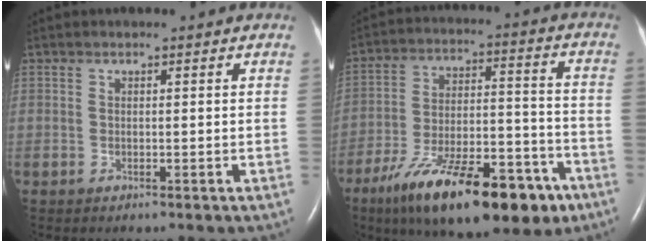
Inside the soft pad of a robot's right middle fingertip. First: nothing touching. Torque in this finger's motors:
{"motor_torque": [1.54, -0.60, 0.40, 0.14]}